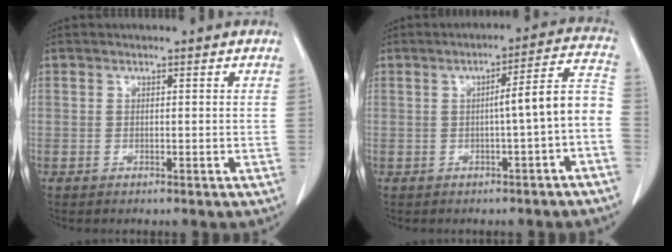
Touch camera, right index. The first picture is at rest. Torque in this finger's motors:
{"motor_torque": [0.78, -0.49, 0.35, 0.09]}